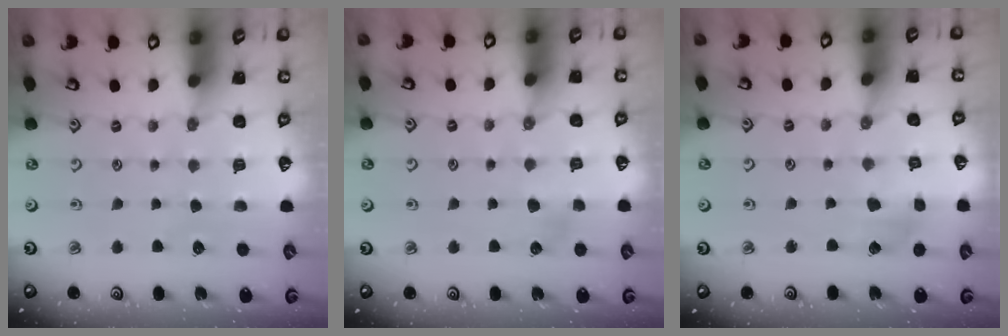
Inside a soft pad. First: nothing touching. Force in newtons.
{"total": 3.4, "press": 3.3, "slide": 0.3}
{"total": 4.0, "press": 4.0, "slide": 0.6}